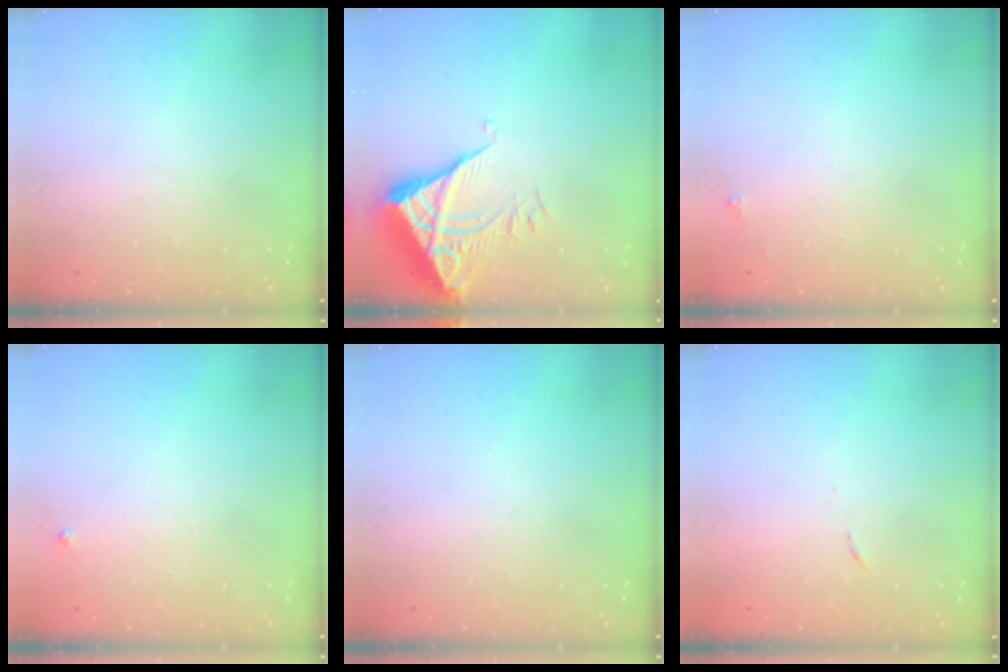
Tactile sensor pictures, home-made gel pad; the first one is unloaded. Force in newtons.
{"total": 6.1, "press": 6.0, "slide": 0.7}
{"total": 2.1, "press": 2.1, "slide": 0.3}
{"total": 2.7, "press": 2.7, "slide": 0.3}
{"total": 0.0}
{"total": 2.6, "press": 2.6, "slide": 0.4}